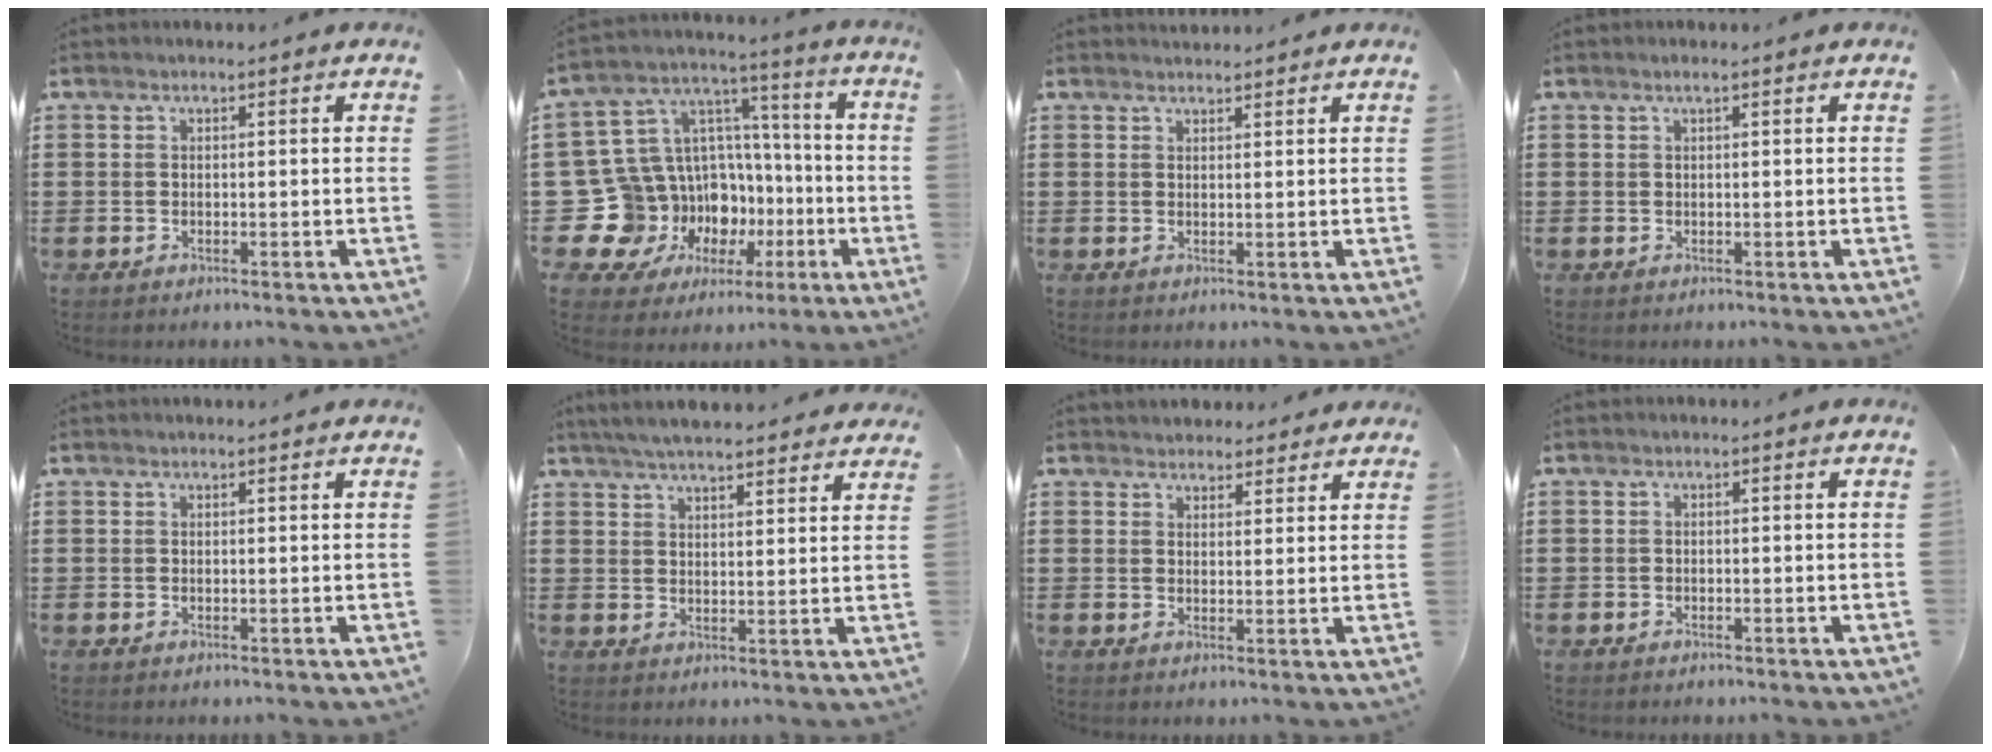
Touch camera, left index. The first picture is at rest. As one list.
[{"total": 14.9, "force": [-4.4, 13.8, 3.6], "torque": [-0.138, -0.032, -0.032]}, {"total": 1.3, "force": [1.3, 0.2, 0.0], "torque": [-0.003, 0.001, 0.027]}, {"total": 0.6, "force": [0.3, 0.0, 0.6], "torque": [-0.010, -0.001, 0.005]}, {"total": 0.9, "force": [0.8, 0.0, 0.1], "torque": [-0.005, -0.001, 0.017]}, {"total": 5.1, "force": [4.9, 0.0, 1.3], "torque": [-0.040, -0.017, 0.089]}, {"total": 3.0, "force": [2.9, 0.9, -0.2], "torque": [-0.005, -0.004, 0.055]}, {"total": 0.0}]